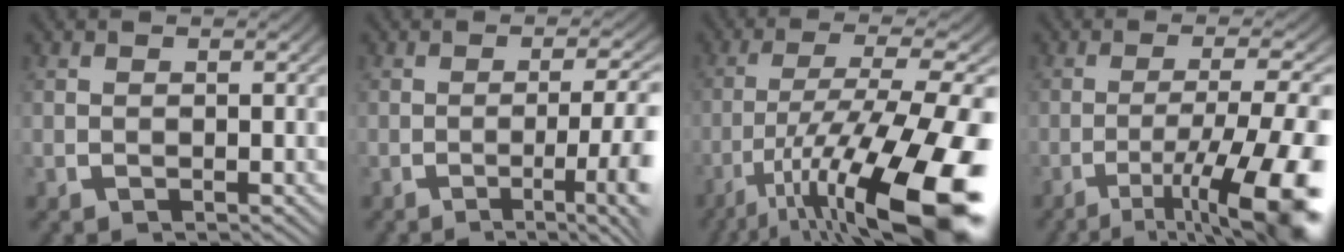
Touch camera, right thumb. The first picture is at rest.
{"total": 6.5, "force": [-2.9, 2.1, 5.4], "torque": [-0.085, -0.011, -0.042]}
{"total": 16.4, "force": [-5.4, 7.1, 13.7], "torque": [-0.232, -0.053, -0.052]}
{"total": 11.1, "force": [-4.1, 4.4, 9.4], "torque": [-0.139, -0.029, -0.047]}